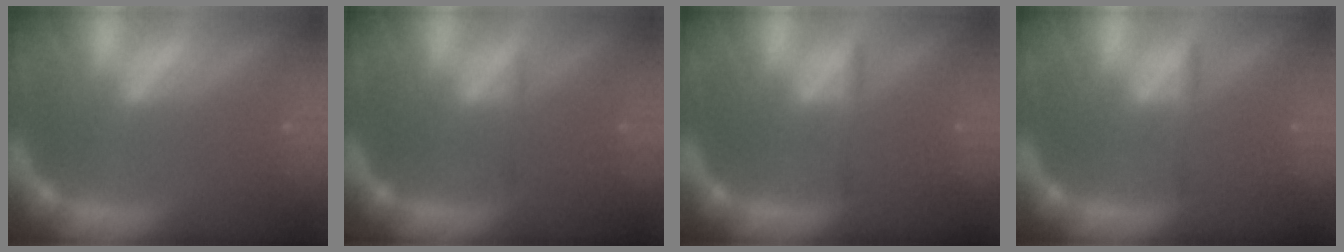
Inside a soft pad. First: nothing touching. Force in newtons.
{"total": 0.9}
{"total": 1.4}
{"total": 1.4}